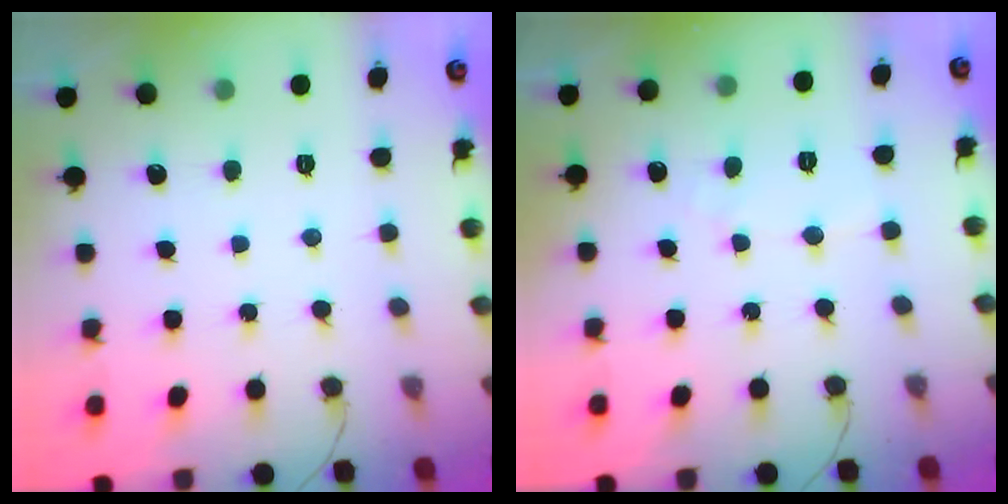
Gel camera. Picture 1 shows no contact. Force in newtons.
{"total": 3.0, "press": 2.9, "slide": 0.2}